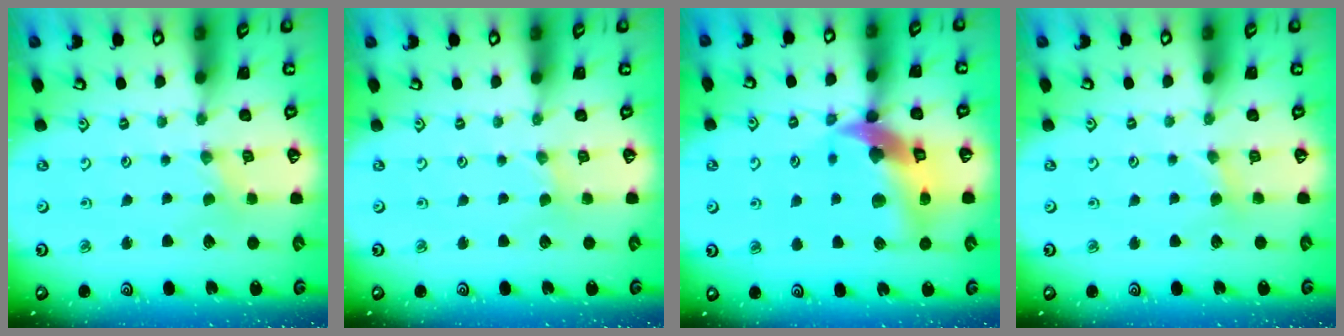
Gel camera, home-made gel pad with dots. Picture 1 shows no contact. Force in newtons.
{"total": 0.0}
{"total": 16.4, "press": 16.2, "slide": 2.3}
{"total": 2.5, "press": 2.5, "slide": 0.5}